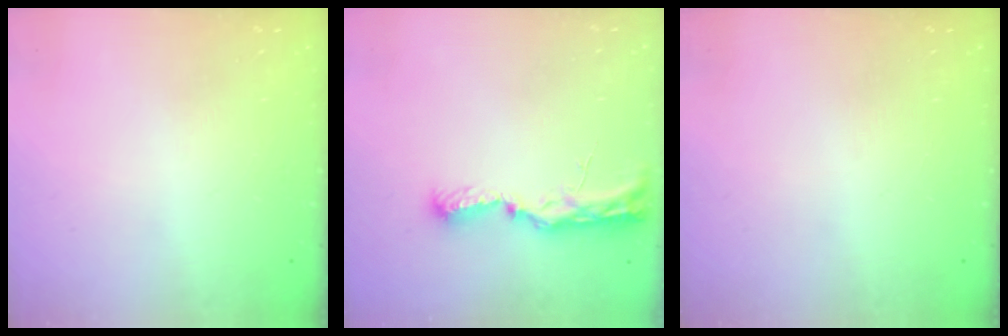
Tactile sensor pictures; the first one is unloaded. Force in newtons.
{"total": 10.7, "press": 9.7, "slide": 4.5}
{"total": 0.0}